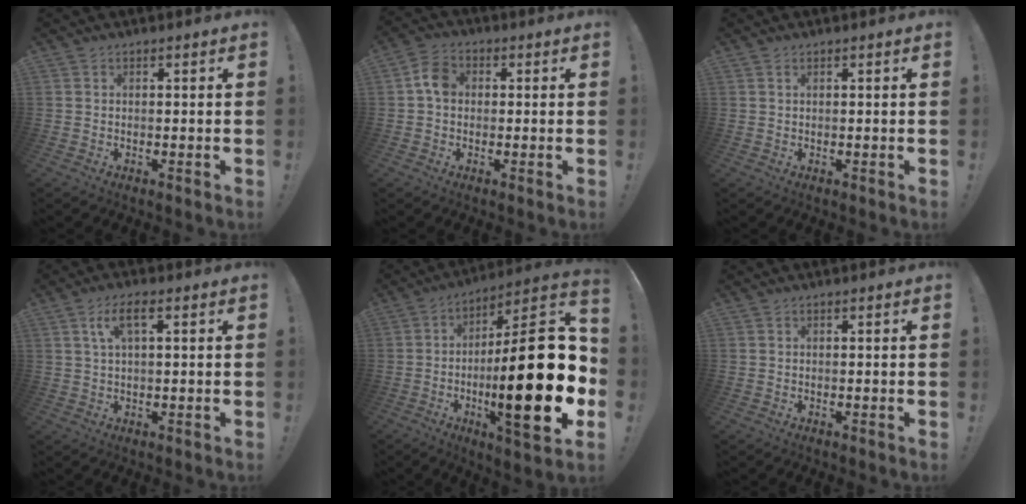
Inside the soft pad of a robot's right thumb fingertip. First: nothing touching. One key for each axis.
{"total": 6.3, "fx": 0.4, "fy": 4.7, "fz": 4.1, "tx": -0.066, "ty": 0.012, "tz": 0.009}
{"total": 0.5, "fx": 0.3, "fy": 0.2, "fz": 0.4, "tx": -0.008, "ty": 0.001, "tz": 0.006}
{"total": 5.6, "fx": 2.0, "fy": 1.6, "fz": 5.0, "tx": -0.092, "ty": 0.007, "tz": 0.032}
{"total": 29.9, "fx": -4.1, "fy": 7.6, "fz": 28.7, "tx": -0.451, "ty": 0.016, "tz": -0.063}
{"total": 0.0}